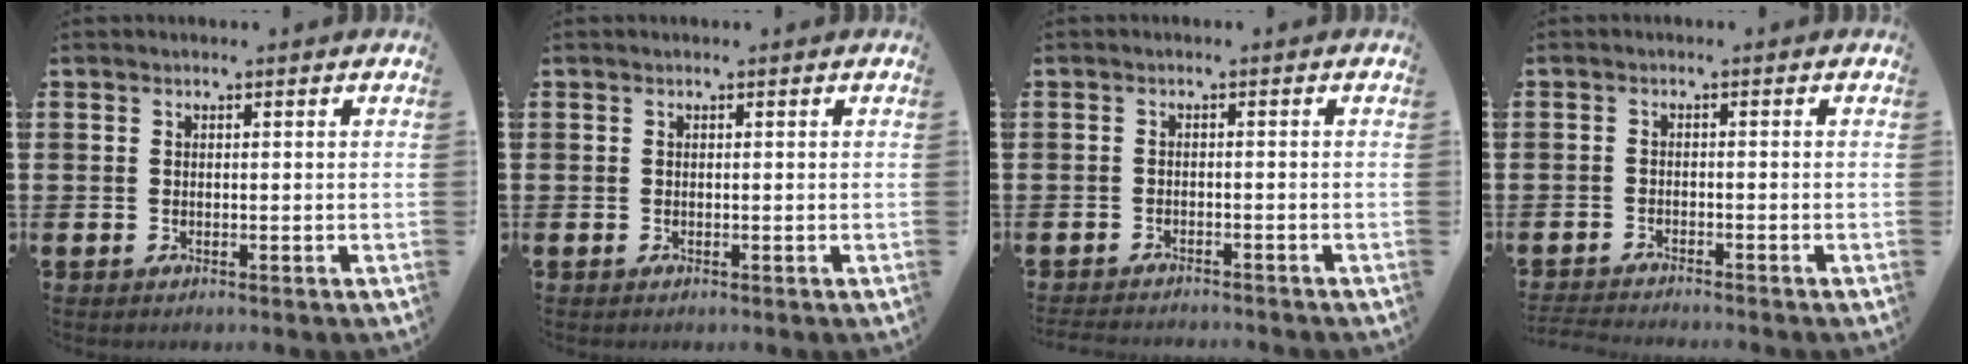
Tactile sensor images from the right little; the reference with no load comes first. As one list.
[{"total": 0.0}, {"total": 1.3, "force": [-1.3, -0.1, 0.1], "torque": [-0.004, 0.002, -0.027]}, {"total": 1.5, "force": [-1.5, -0.2, 0.1], "torque": [-0.003, 0.001, -0.031]}]